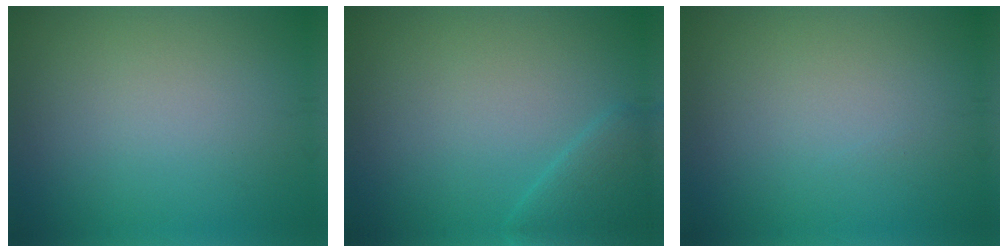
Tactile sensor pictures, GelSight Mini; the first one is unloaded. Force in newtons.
{"total": 2.2, "press": 2.2, "slide": 0.1}
{"total": 0.0}